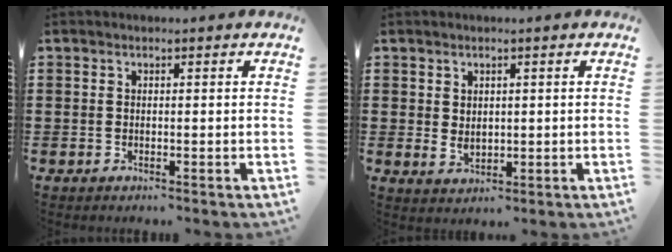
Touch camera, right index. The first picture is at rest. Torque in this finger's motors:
{"motor_torque": [2.14, 0.00, 0.07, 0.00]}